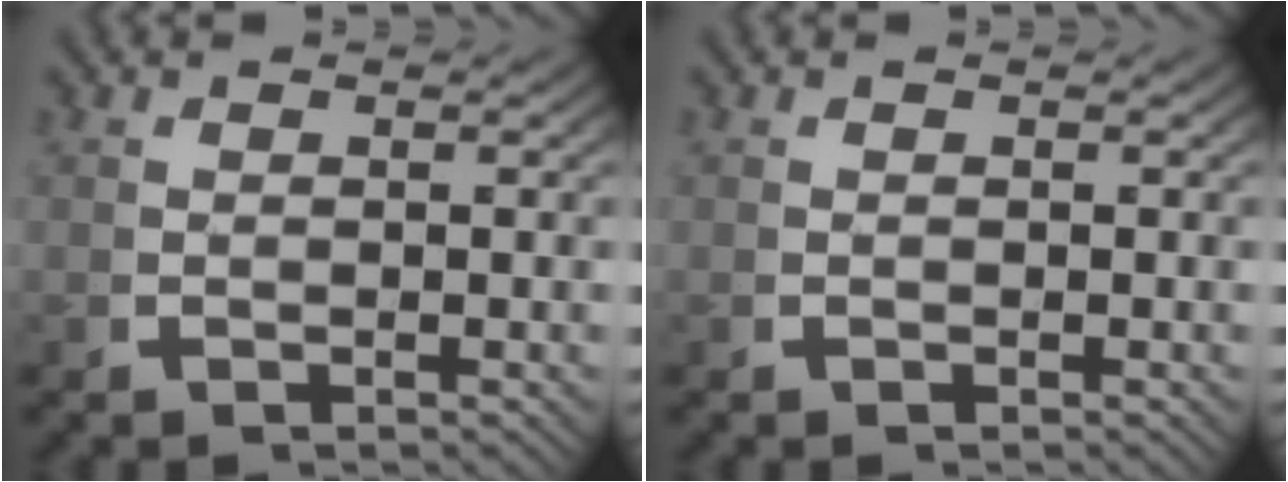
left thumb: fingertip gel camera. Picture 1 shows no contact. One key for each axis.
{"total": 0.0}